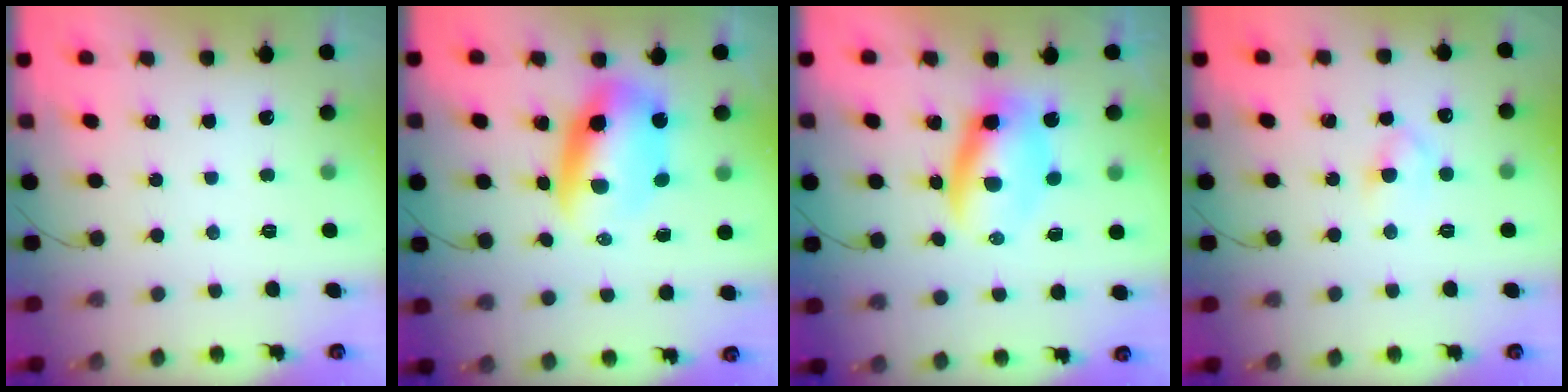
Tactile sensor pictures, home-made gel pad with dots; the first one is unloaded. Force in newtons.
{"total": 10.8, "press": 10.4, "slide": 2.7}
{"total": 7.5, "press": 7.3, "slide": 1.6}
{"total": 3.5, "press": 3.2, "slide": 1.3}